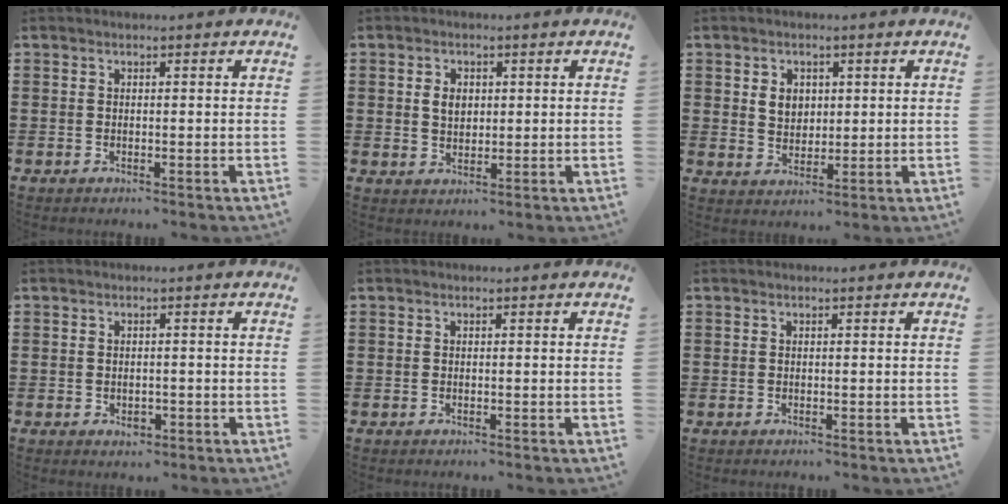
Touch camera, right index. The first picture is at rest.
{"total": 3.0, "force": [0.6, 2.1, 2.1], "torque": [-0.046, 0.010, 0.009]}
{"total": 3.6, "force": [1.0, 2.9, 1.9], "torque": [-0.048, 0.011, 0.017]}
{"total": 1.5, "force": [-0.4, 1.0, 1.0], "torque": [-0.021, 0.002, -0.007]}
{"total": 0.0}
{"total": 0.0}